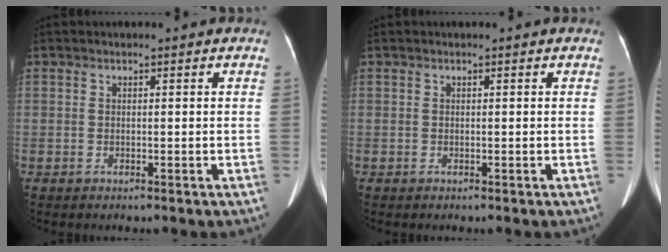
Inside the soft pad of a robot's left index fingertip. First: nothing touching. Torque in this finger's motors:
{"motor_torque": [0.05, 0.03, 0.02, 0.01]}